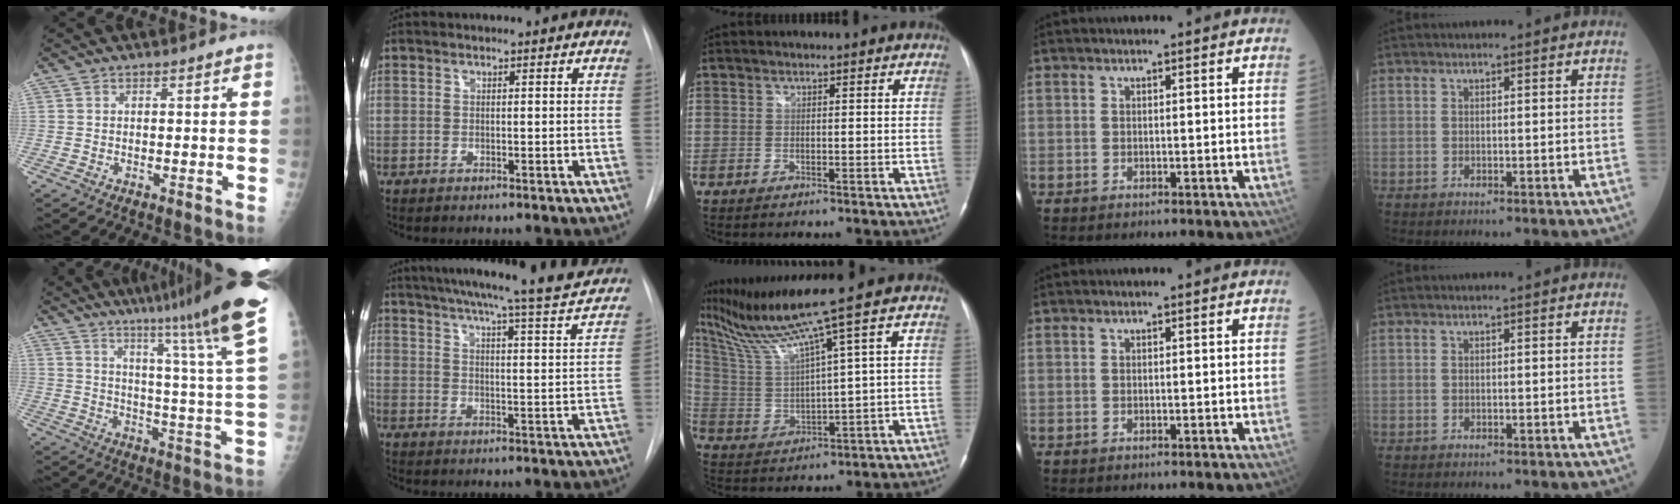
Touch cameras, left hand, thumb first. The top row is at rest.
{"thumb": {"total": 22.5, "force": [15.8, -0.3, 16.0], "torque": [-0.215, -0.087, 0.217]}, "index": {"total": 23.8, "force": [21.5, 1.1, 10.0], "torque": [-0.155, -0.051, 0.266]}, "middle": {"total": 10.8, "force": [8.1, -3.2, 6.3], "torque": [-0.130, -0.003, 0.162]}}